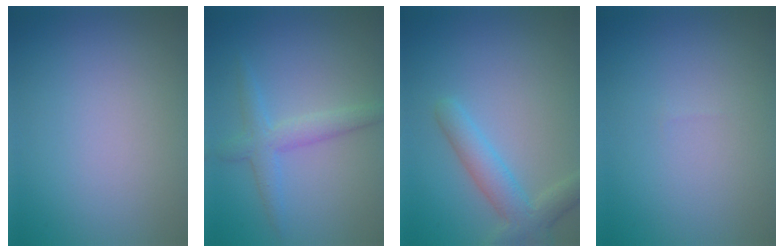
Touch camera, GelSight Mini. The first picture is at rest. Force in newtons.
{"total": 2.7, "press": 2.7, "slide": 0.2}
{"total": 3.8, "press": 3.8, "slide": 0.3}
{"total": 0.0}